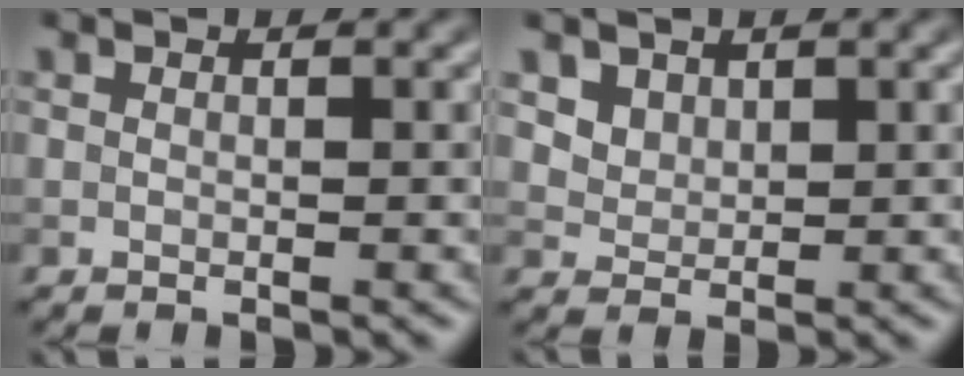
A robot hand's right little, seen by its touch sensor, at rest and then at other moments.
{"total": 3.3, "force": [1.9, 2.3, 1.3], "torque": [-0.043, -0.006, 0.053]}